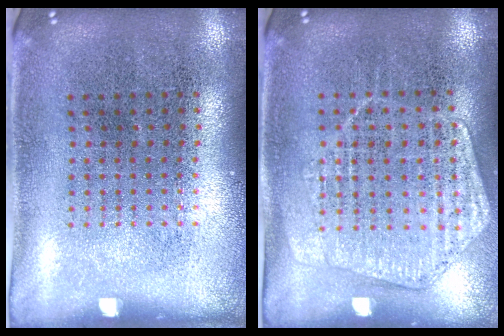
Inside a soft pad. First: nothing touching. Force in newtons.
{"total": 1.4, "press": 1.4, "slide": 0.3}